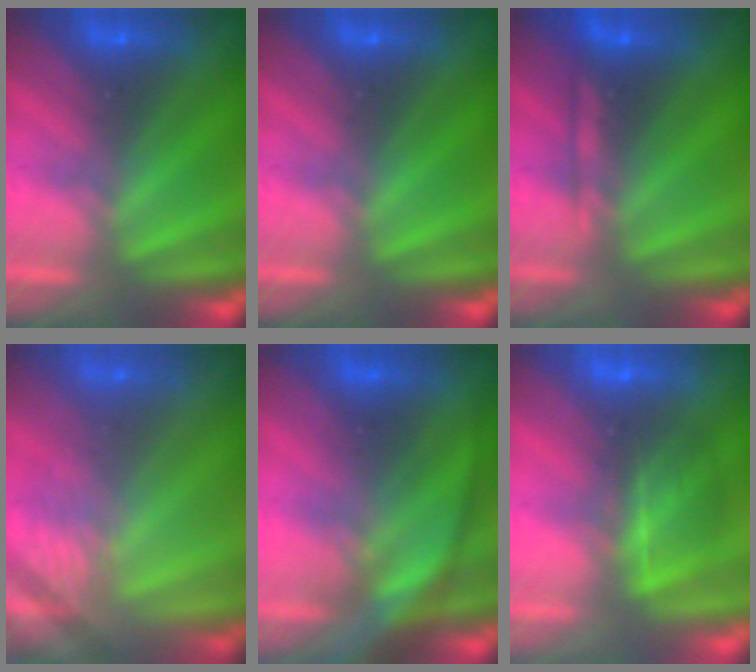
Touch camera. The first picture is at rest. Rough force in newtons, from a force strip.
{"total": 0.0}
{"total": 2.2}
{"total": 2.3}
{"total": 3.2}
{"total": 4.7}